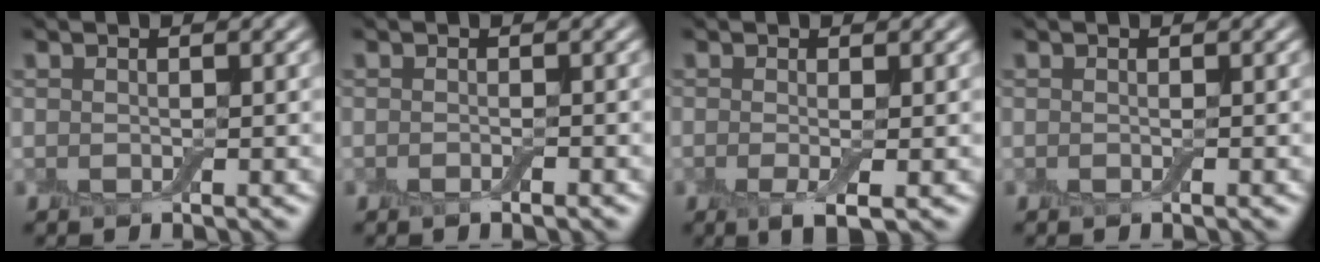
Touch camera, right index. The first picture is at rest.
{"total": 0.7, "force": [-0.4, 0.1, 0.5], "torque": [-0.009, -0.002, -0.007]}
{"total": 2.4, "force": [-0.6, 0.6, 2.2], "torque": [-0.045, -0.014, -0.013]}
{"total": 0.0}